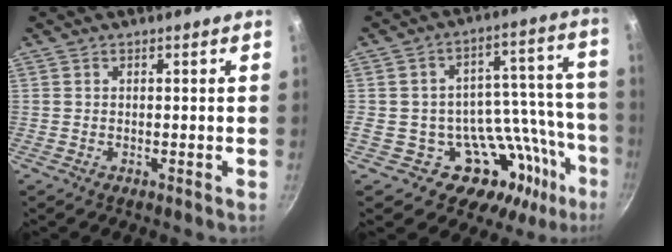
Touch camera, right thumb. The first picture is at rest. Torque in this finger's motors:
{"motor_torque": [0.24, 0.06, 0.51, -0.82, 0.16]}